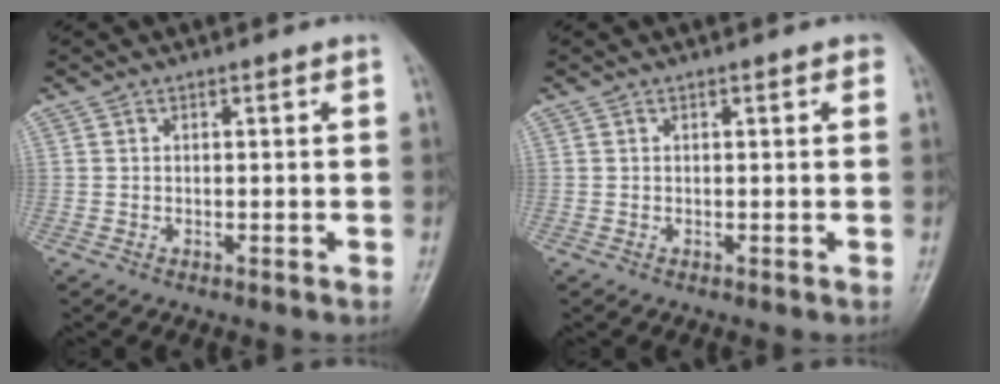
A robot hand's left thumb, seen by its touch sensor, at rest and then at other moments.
{"total": 0.7, "force": [0.4, 0.4, 0.5], "torque": [-0.004, 0.000, 0.001]}